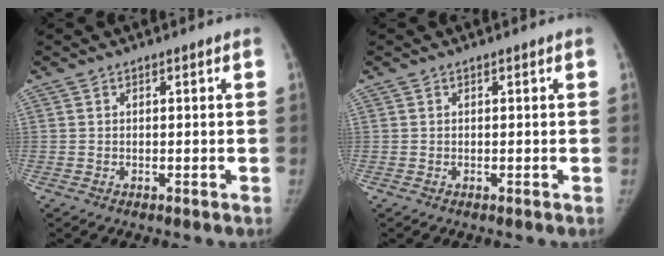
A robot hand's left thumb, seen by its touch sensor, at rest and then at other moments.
{"total": 0.0}